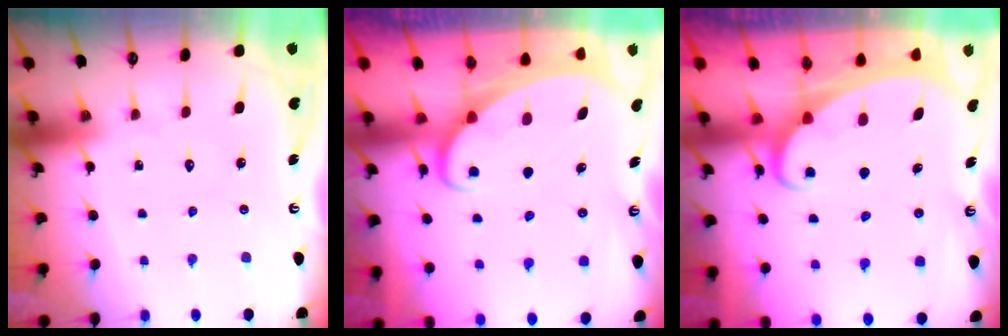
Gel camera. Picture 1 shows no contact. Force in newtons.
{"total": 2.4, "press": 2.3, "slide": 0.3}
{"total": 2.1, "press": 2.1, "slide": 0.3}